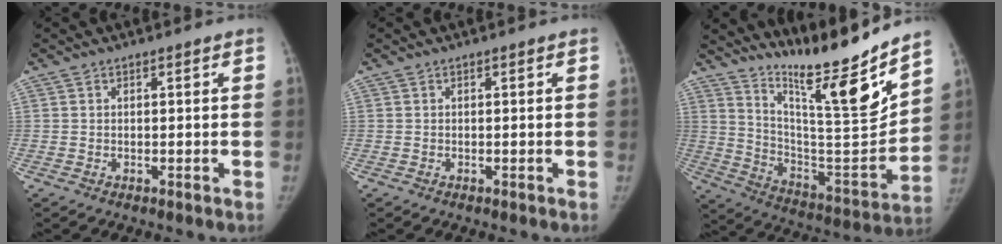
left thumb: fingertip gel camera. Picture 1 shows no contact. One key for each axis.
{"total": 0.0}
{"total": 20.9, "fx": 16.9, "fy": 1.3, "fz": 12.1, "tx": -0.156, "ty": -0.135, "tz": 0.292}